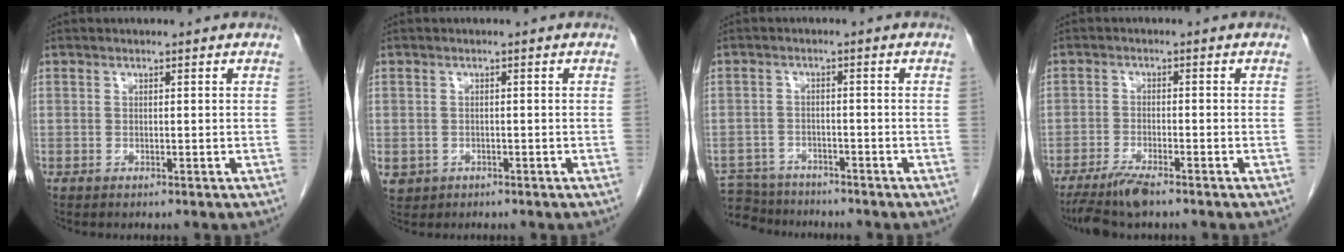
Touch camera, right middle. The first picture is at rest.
{"total": 3.1, "force": [-1.4, 2.7, 0.6], "torque": [-0.010, 0.001, -0.018]}
{"total": 7.5, "force": [-7.1, 2.3, 0.8], "torque": [-0.016, 0.002, -0.117]}
{"total": 5.3, "force": [-4.2, 0.5, 3.3], "torque": [-0.064, -0.014, -0.076]}